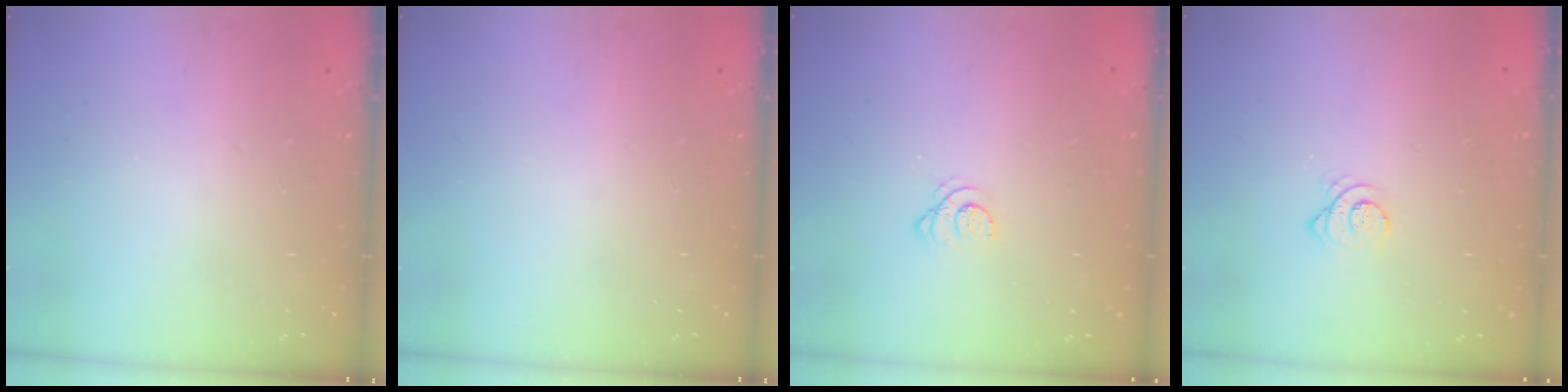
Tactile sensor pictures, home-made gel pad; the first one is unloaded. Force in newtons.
{"total": 0.0}
{"total": 2.0, "press": 2.0, "slide": 0.2}
{"total": 3.4, "press": 3.4, "slide": 0.6}